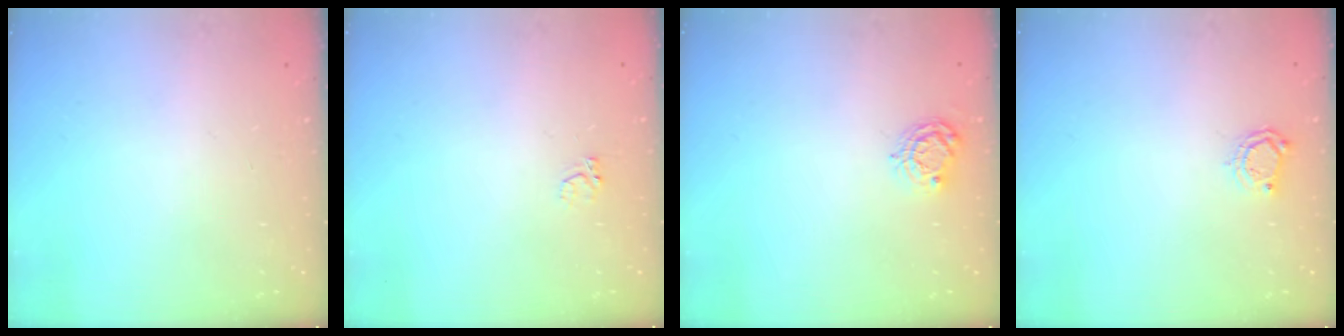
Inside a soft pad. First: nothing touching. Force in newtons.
{"total": 2.4, "press": 2.3, "slide": 0.5}
{"total": 5.9, "press": 5.9, "slide": 0.2}
{"total": 5.5, "press": 5.4, "slide": 0.6}